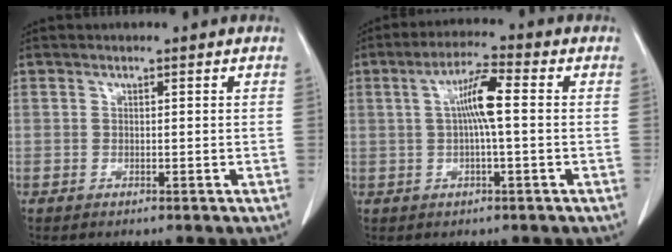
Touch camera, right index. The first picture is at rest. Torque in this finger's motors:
{"motor_torque": [0.65, -0.20, 0.31, 0.09]}